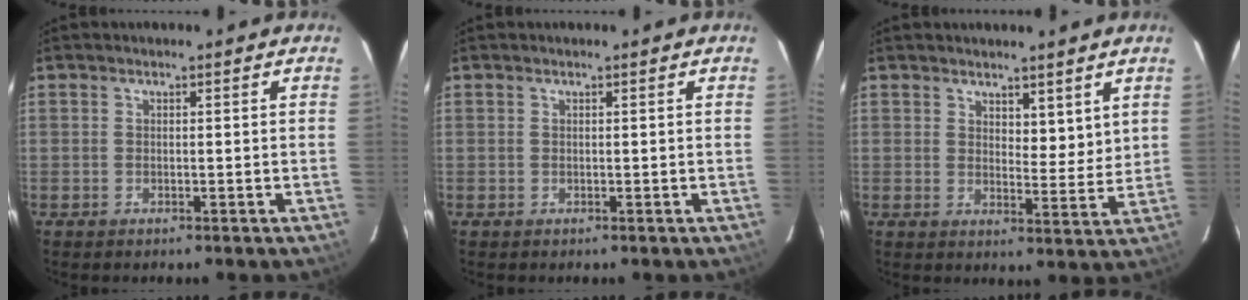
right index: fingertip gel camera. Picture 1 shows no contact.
{"total": 0.0}
{"total": 4.6, "force": [3.2, 2.1, 2.5], "torque": [-0.028, -0.012, 0.053]}